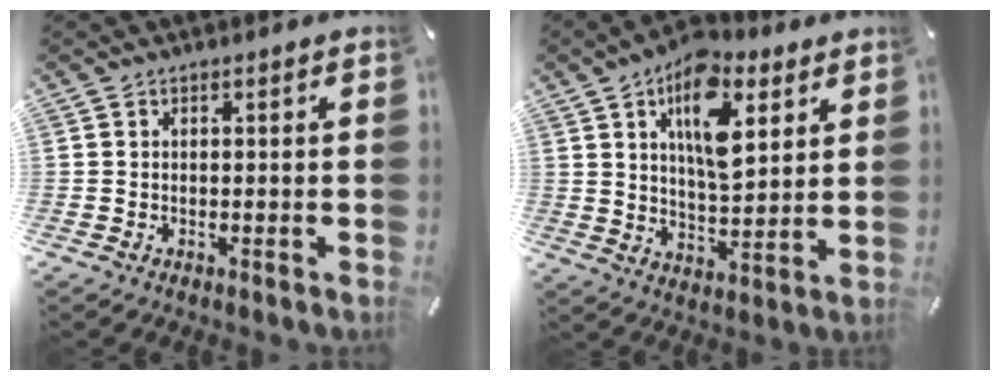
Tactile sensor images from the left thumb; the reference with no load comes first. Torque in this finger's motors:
{"motor_torque": [0.53, 0.53, 1.50, -1.27, 0.08]}